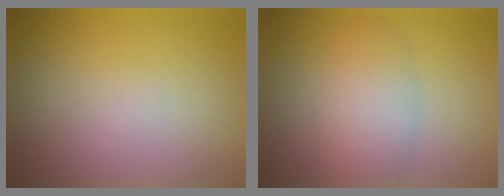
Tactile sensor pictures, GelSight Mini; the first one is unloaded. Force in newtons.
{"total": 4.4, "press": 4.4, "slide": 0.2}